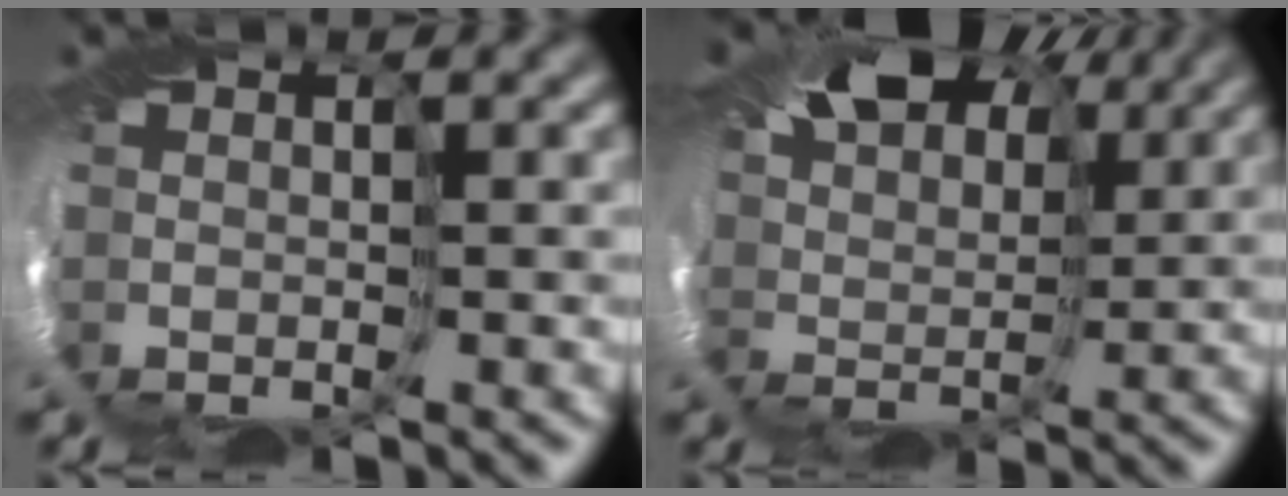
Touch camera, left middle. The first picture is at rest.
{"total": 9.8, "force": [6.2, 5.5, 5.3], "torque": [-0.110, 0.029, 0.090]}